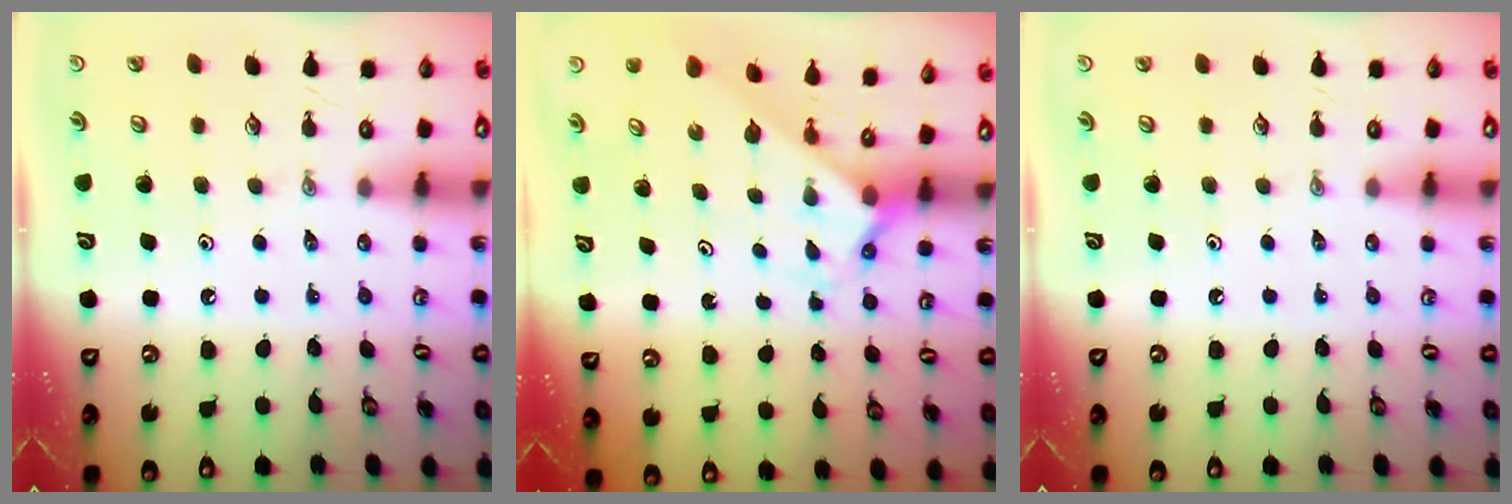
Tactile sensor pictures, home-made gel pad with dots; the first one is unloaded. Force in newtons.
{"total": 1.9, "press": 1.9, "slide": 0.2}
{"total": 0.0}